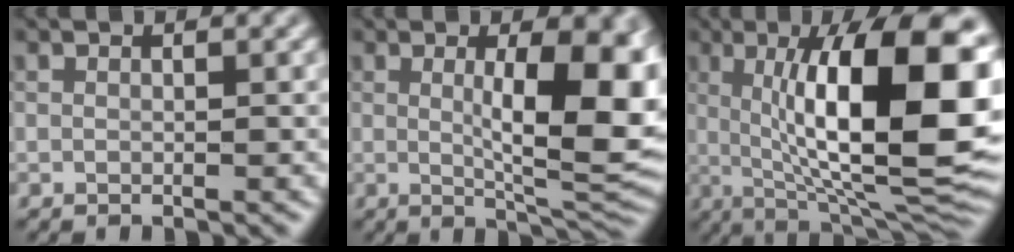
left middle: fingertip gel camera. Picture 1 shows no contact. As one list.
[{"total": 10.5, "force": [1.1, 2.9, 10.1], "torque": [-0.135, -0.010, 0.024]}, {"total": 16.5, "force": [2.2, 4.9, 15.6], "torque": [-0.204, 0.011, 0.029]}]